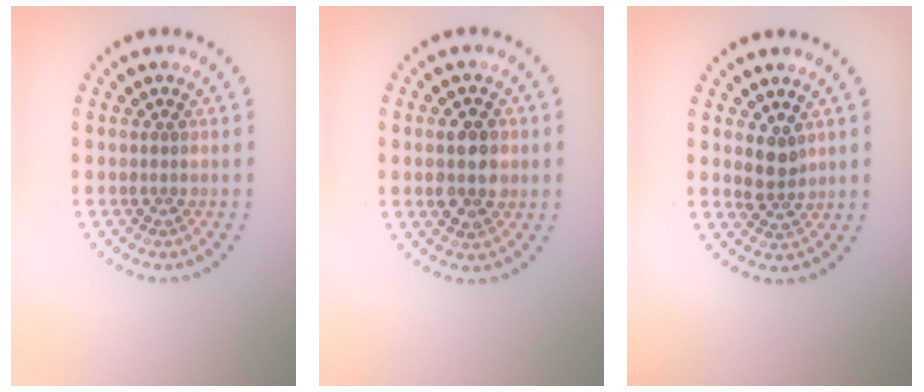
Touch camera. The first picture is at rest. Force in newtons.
{"total": 3.3, "press": 3.3, "slide": 0.2}
{"total": 2.2, "press": 1.9, "slide": 1.0}